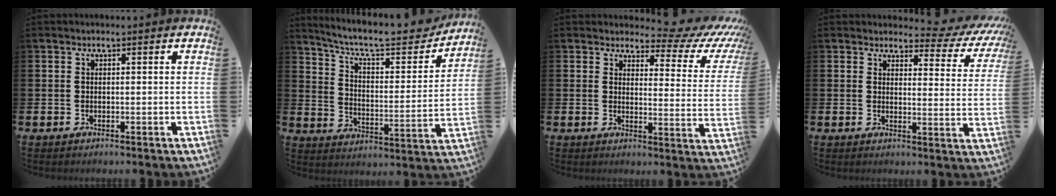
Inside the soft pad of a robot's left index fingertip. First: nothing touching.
{"total": 9.3, "force": [8.1, 2.4, 3.7], "torque": [-0.099, -0.055, 0.136]}
{"total": 4.9, "force": [4.0, 2.2, 1.9], "torque": [-0.022, -0.043, 0.055]}
{"total": 3.5, "force": [2.8, 1.8, 1.2], "torque": [-0.017, -0.029, 0.037]}